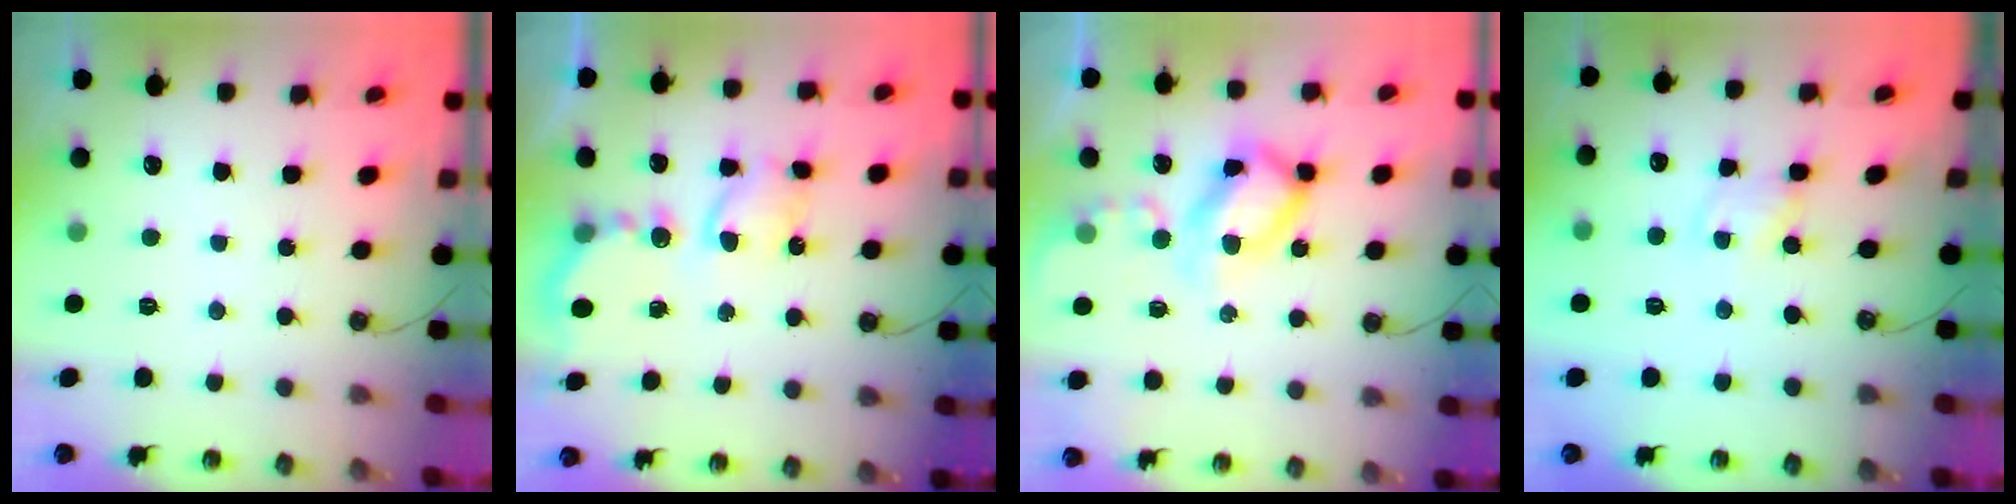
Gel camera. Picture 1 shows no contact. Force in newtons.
{"total": 6.1, "press": 6.0, "slide": 0.6}
{"total": 15.2, "press": 15.2, "slide": 1.5}
{"total": 1.6, "press": 1.6, "slide": 0.2}